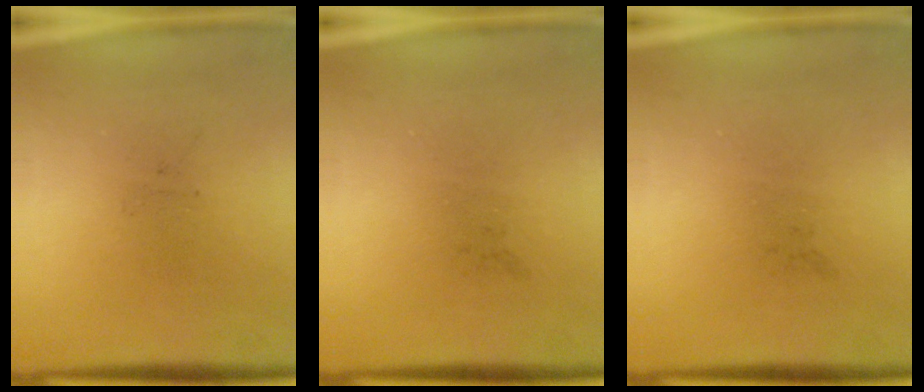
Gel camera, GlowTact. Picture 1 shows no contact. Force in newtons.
{"total": 0.0}
{"total": 0.0}